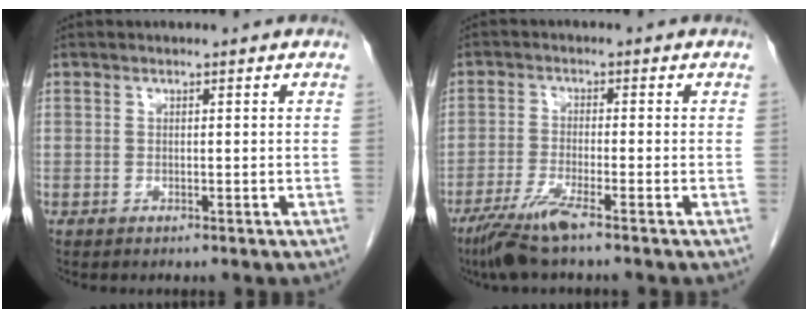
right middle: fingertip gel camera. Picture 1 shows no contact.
{"total": 5.9, "force": [-4.2, -0.2, 4.2], "torque": [-0.087, -0.019, -0.084]}